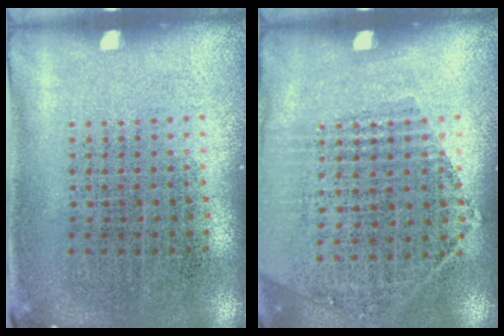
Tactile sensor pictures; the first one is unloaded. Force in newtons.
{"total": 1.2, "press": 1.0, "slide": 0.5}